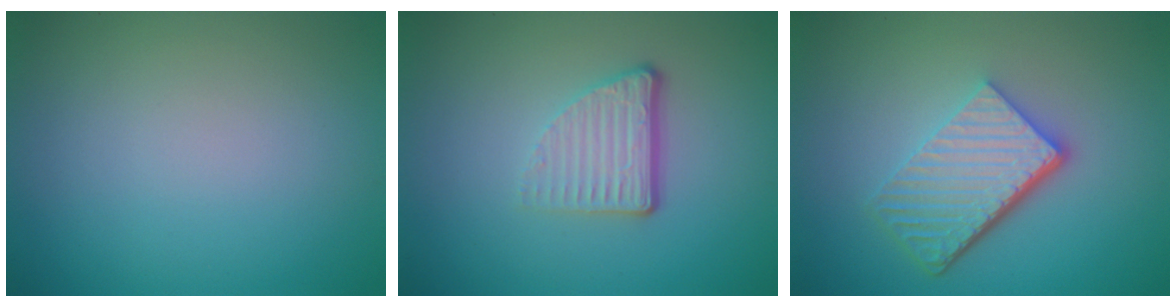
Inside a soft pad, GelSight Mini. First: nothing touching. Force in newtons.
{"total": 3.7, "press": 2.5, "slide": 2.7}
{"total": 6.0, "press": 4.1, "slide": 4.3}